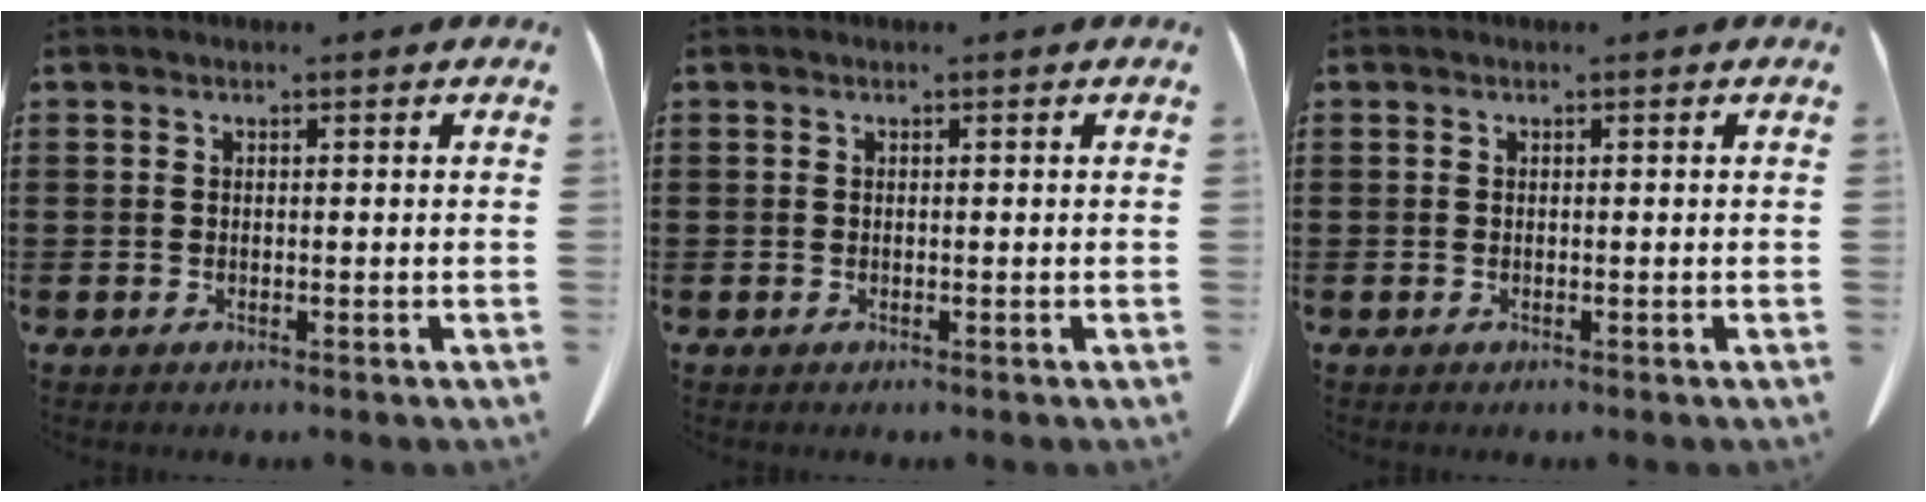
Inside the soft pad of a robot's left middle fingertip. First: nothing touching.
{"total": 0.0}
{"total": 0.0}